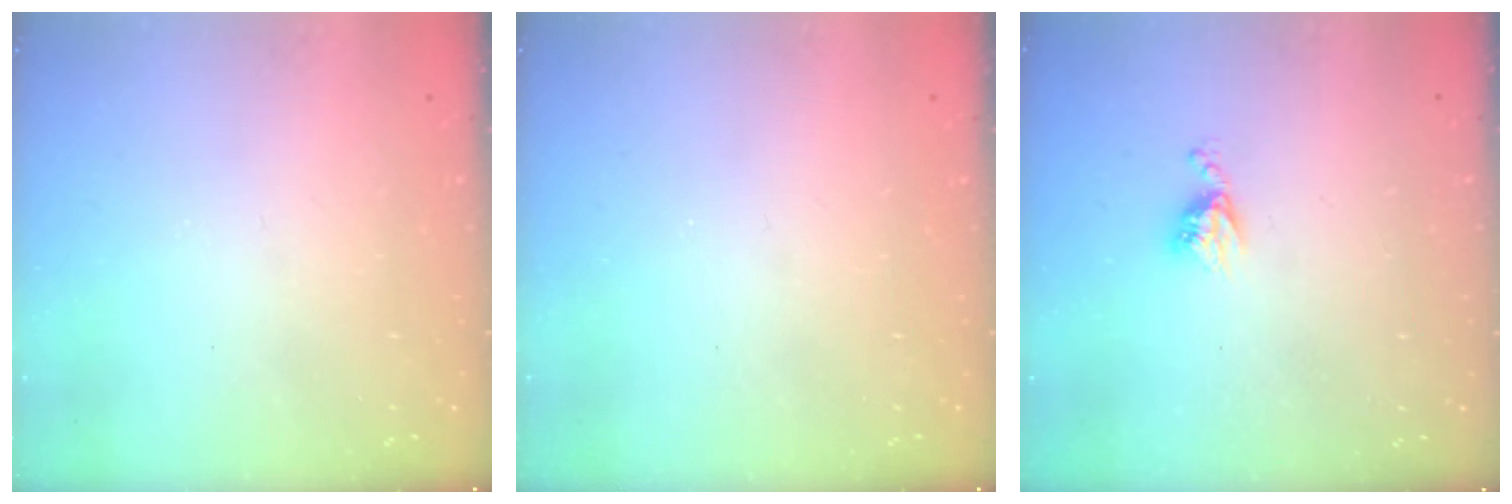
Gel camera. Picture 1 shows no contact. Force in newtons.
{"total": 0.0}
{"total": 5.1, "press": 5.1, "slide": 0.4}